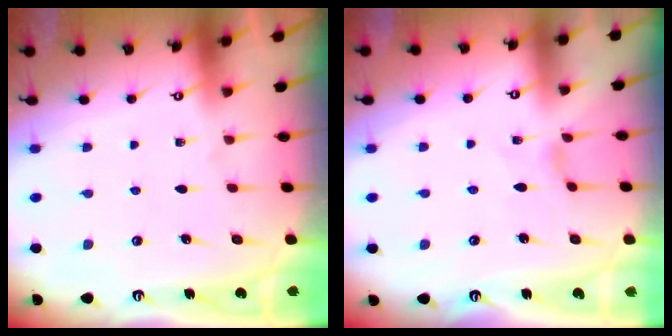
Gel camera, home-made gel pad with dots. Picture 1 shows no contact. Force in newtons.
{"total": 1.2, "press": 1.2, "slide": 0.3}